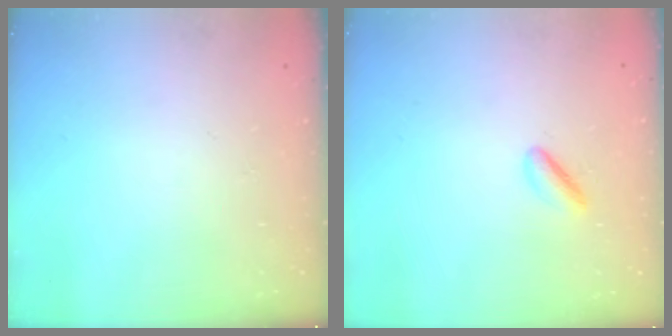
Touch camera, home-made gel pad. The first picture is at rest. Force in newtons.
{"total": 3.3, "press": 3.2, "slide": 0.8}